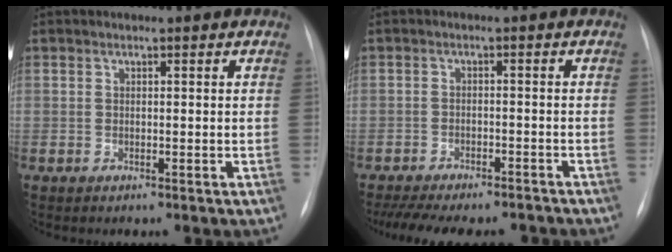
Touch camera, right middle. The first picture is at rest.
{"total": 15.5, "force": [-13.5, 4.5, 6.1], "torque": [-0.134, -0.005, -0.179]}